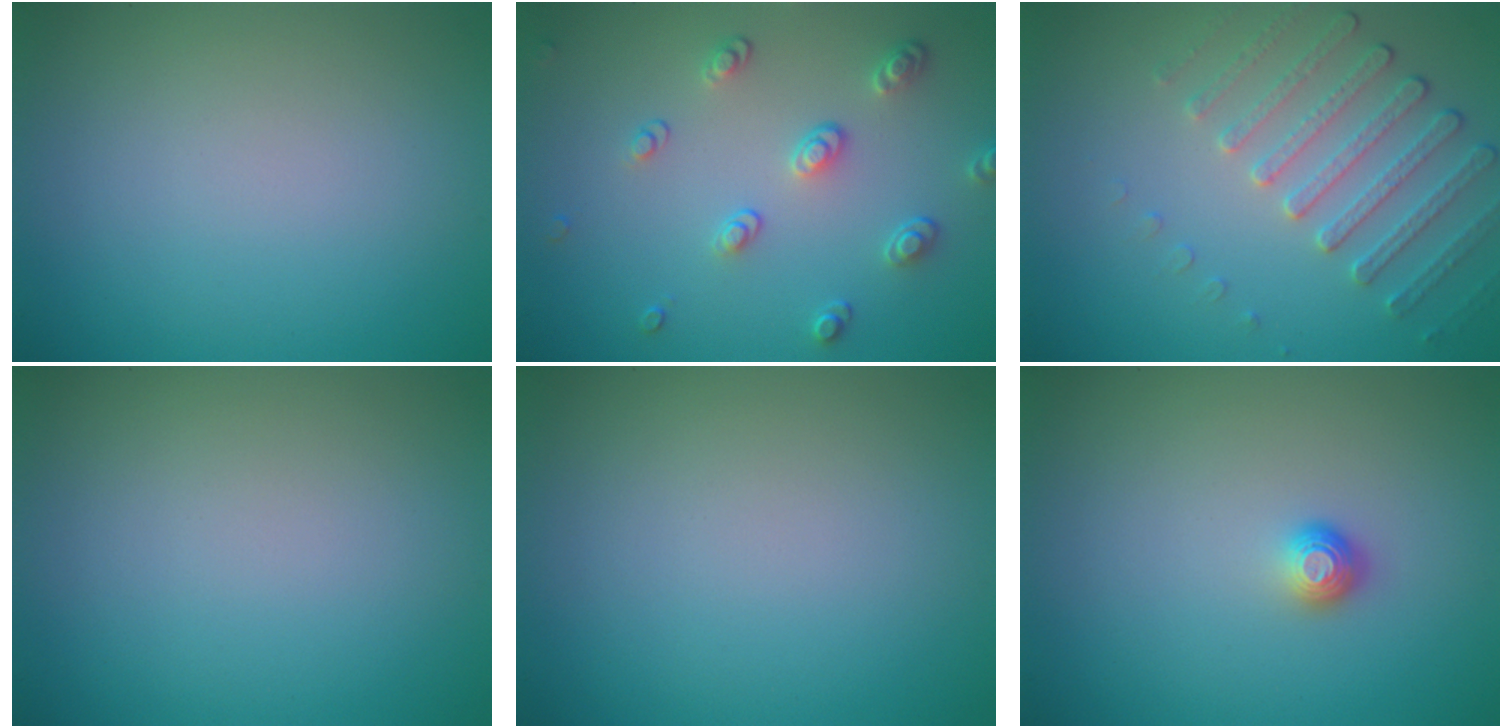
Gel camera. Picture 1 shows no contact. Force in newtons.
{"total": 2.8, "press": 2.5, "slide": 1.1}
{"total": 3.0, "press": 2.7, "slide": 1.3}
{"total": 0.0}
{"total": 0.0}
{"total": 1.2, "press": 1.0, "slide": 0.6}